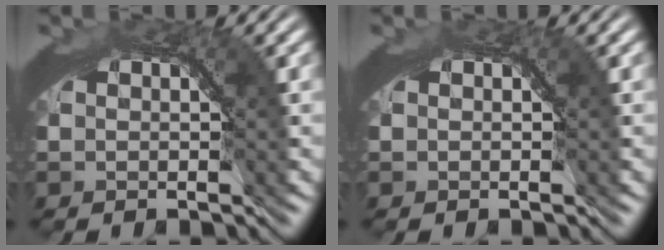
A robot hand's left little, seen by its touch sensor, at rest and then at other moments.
{"total": 0.0}